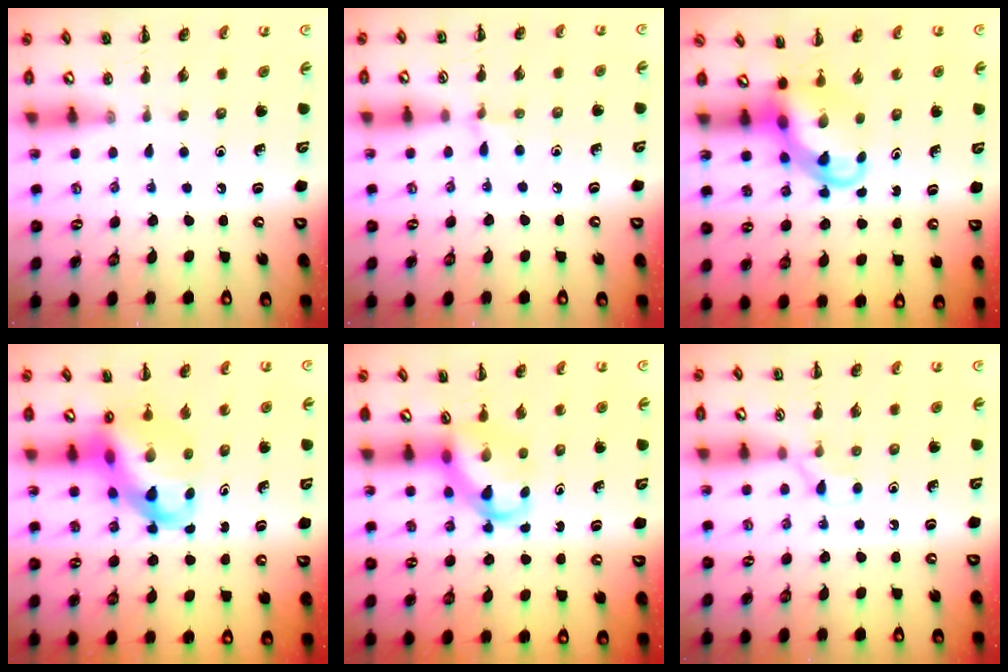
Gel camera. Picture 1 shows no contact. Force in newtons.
{"total": 4.8, "press": 4.5, "slide": 1.6}
{"total": 5.4, "press": 5.3, "slide": 0.6}
{"total": 10.5, "press": 10.1, "slide": 3.1}
{"total": 4.2, "press": 4.2, "slide": 0.6}
{"total": 3.6, "press": 3.4, "slide": 1.3}